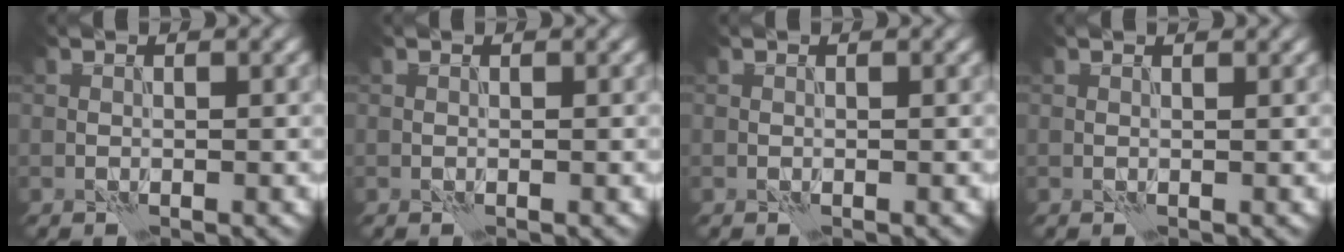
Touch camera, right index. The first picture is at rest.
{"total": 0.0}
{"total": 0.0}
{"total": 0.8, "force": [0.7, 0.0, 0.3], "torque": [-0.009, -0.001, 0.008]}